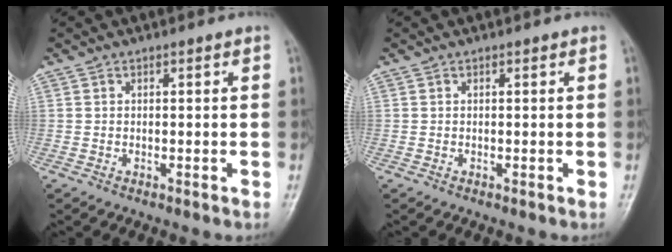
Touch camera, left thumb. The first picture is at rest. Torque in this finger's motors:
{"motor_torque": [0.00, 0.00, -0.07, -0.01, 0.00]}